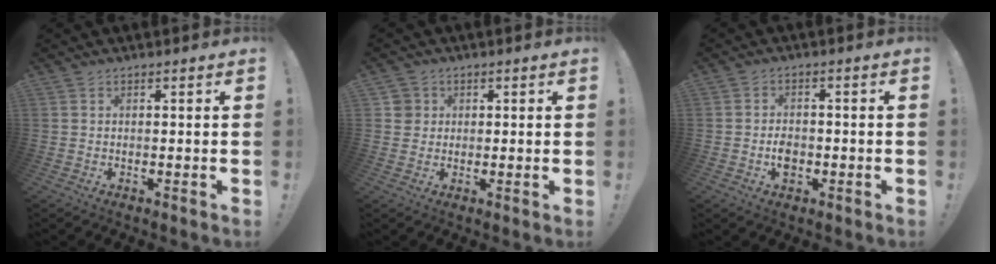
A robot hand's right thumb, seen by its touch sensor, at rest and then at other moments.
{"total": 3.3, "force": [0.7, 3.2, 0.5], "torque": [0.000, 0.002, 0.012]}
{"total": 4.4, "force": [-1.9, 3.3, 2.1], "torque": [-0.023, 0.009, -0.031]}